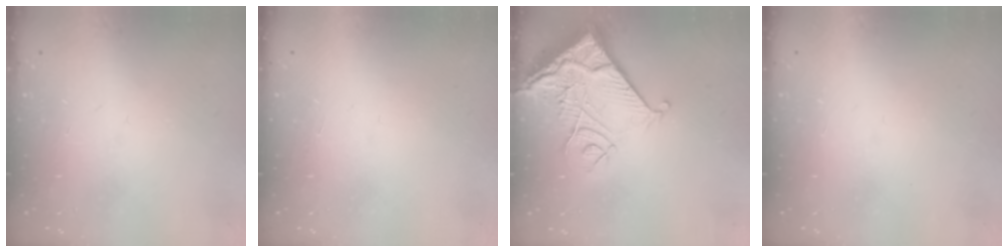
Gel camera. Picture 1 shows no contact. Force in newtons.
{"total": 1.7, "press": 1.7, "slide": 0.1}
{"total": 12.8, "press": 12.7, "slide": 1.7}
{"total": 1.5, "press": 1.5, "slide": 0.1}